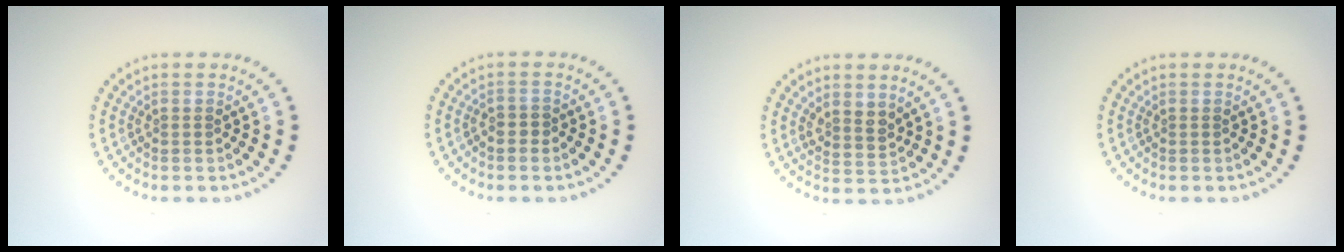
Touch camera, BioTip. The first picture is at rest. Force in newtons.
{"total": 0.9, "press": 0.6, "slide": 0.6}
{"total": 2.0, "press": 1.6, "slide": 1.1}
{"total": 0.0}